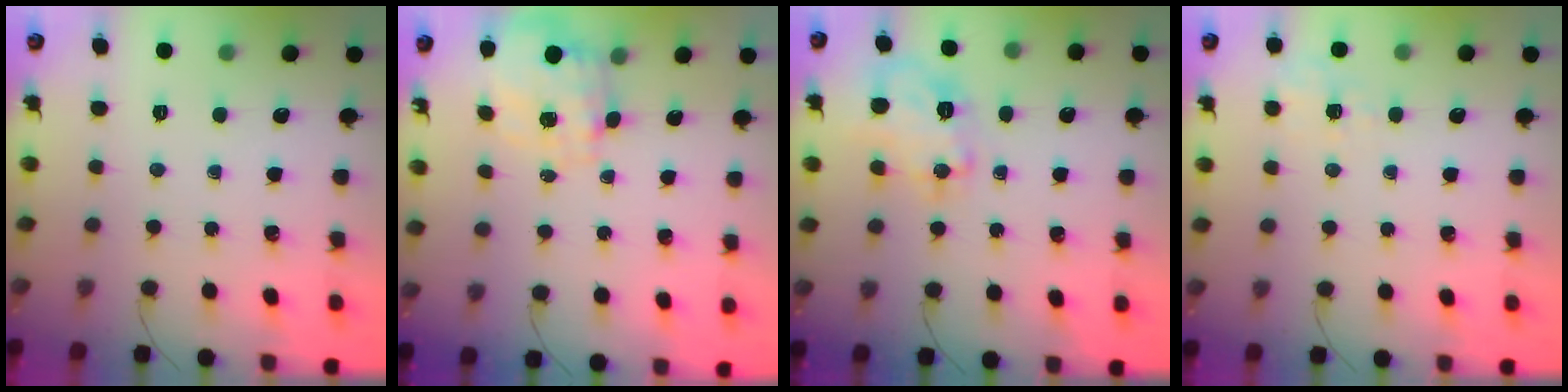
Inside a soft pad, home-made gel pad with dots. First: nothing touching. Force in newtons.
{"total": 2.9, "press": 2.7, "slide": 1.2}
{"total": 12.5, "press": 12.5, "slide": 0.8}
{"total": 3.6, "press": 3.2, "slide": 1.8}